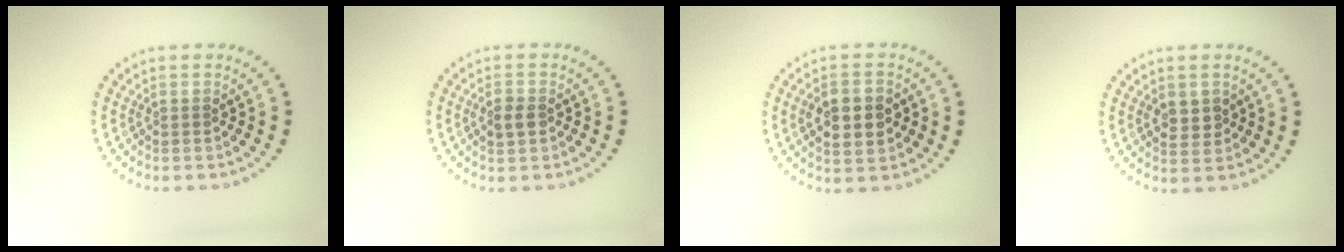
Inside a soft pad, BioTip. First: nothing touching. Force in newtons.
{"total": 1.6, "press": 1.6, "slide": 0.1}
{"total": 4.5, "press": 4.5, "slide": 0.0}
{"total": 1.7, "press": 1.7, "slide": 0.6}